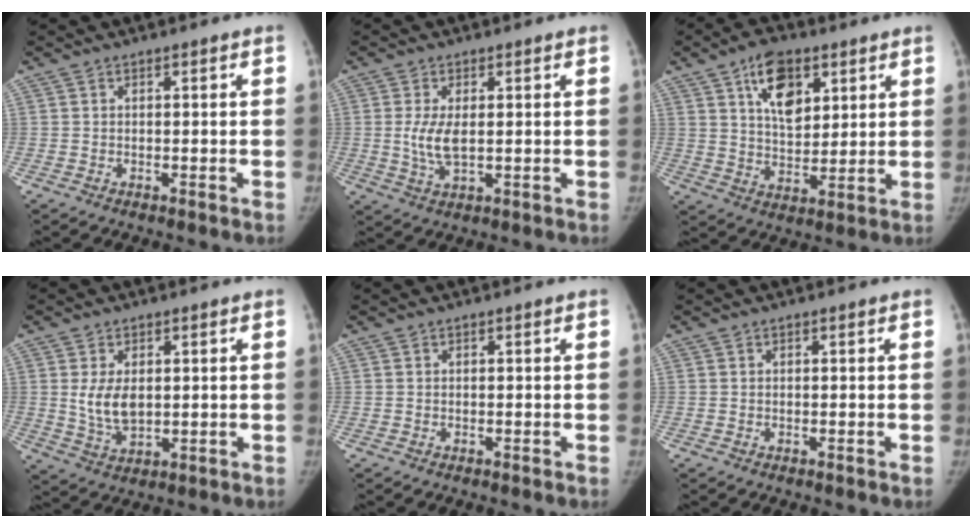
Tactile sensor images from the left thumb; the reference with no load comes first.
{"total": 5.3, "force": [0.3, 2.4, 4.7], "torque": [-0.099, -0.010, 0.010]}
{"total": 11.2, "force": [5.3, 6.4, 7.5], "torque": [-0.094, -0.025, 0.092]}
{"total": 6.7, "force": [0.9, 4.1, 5.3], "torque": [-0.090, -0.012, 0.027]}
{"total": 0.0}
{"total": 0.0}